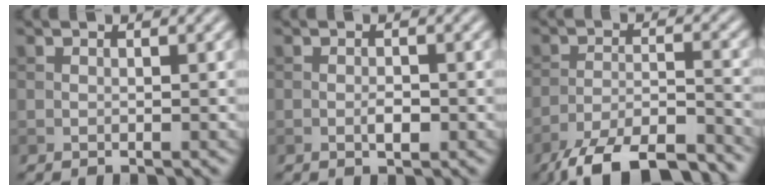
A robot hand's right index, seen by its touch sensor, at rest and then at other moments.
{"total": 1.4, "force": [-0.5, 0.5, 1.2], "torque": [-0.020, 0.000, -0.009]}
{"total": 10.3, "force": [-8.7, 2.4, 5.0], "torque": [-0.085, -0.005, -0.149]}